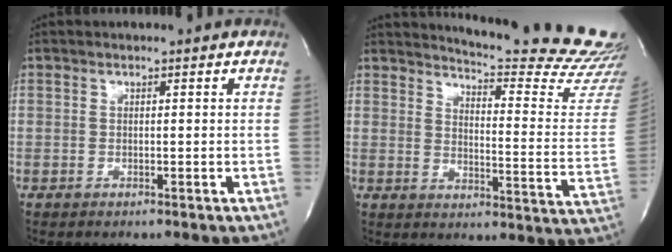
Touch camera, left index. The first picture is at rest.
{"total": 18.9, "force": [18.2, -1.7, 4.8], "torque": [-0.076, -0.160, 0.204]}